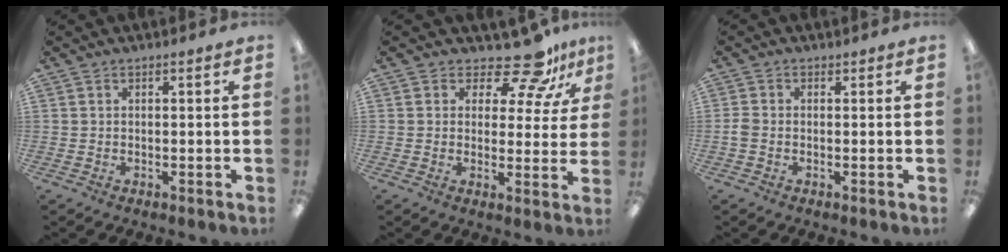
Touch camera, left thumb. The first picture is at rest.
{"total": 11.4, "force": [9.0, 4.5, 5.4], "torque": [-0.081, -0.060, 0.161]}
{"total": 2.1, "force": [-0.5, 1.5, 1.4], "torque": [-0.031, 0.001, -0.009]}